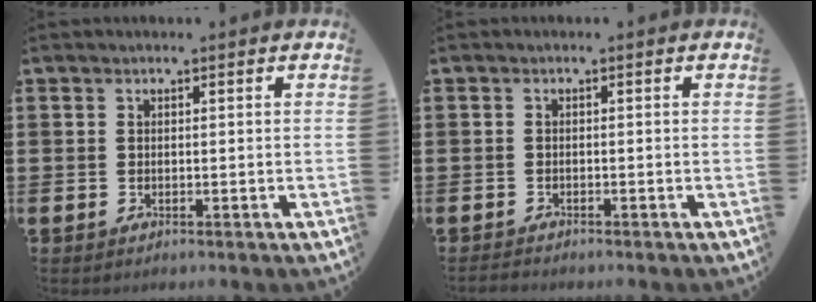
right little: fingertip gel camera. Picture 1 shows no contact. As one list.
[{"total": 0.6, "force": [-0.6, 0.0, 0.0], "torque": [-0.001, -0.003, -0.012]}]